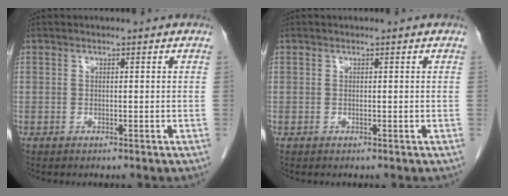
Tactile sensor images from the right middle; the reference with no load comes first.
{"total": 0.0}